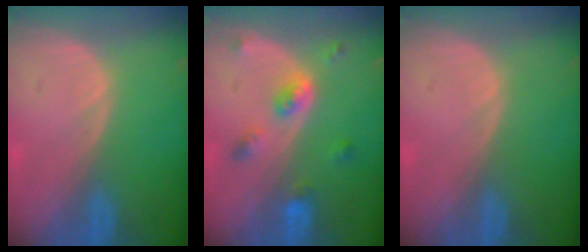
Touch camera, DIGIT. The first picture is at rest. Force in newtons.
{"total": 5.3, "press": 4.7, "slide": 2.5}
{"total": 0.0}